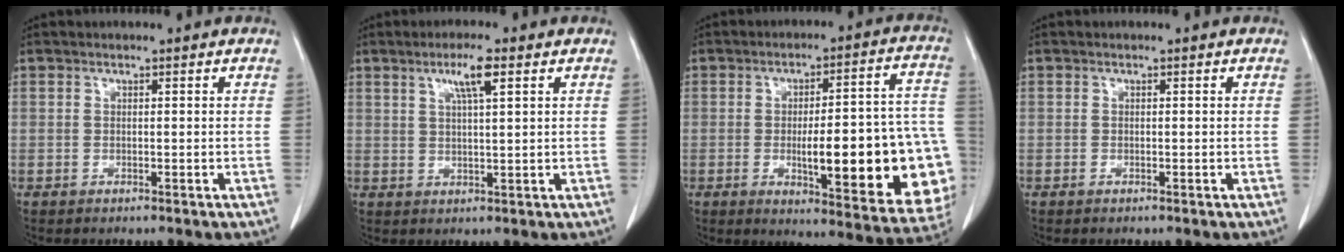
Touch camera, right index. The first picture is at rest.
{"total": 5.2, "force": [2.5, 0.7, 4.5], "torque": [-0.083, 0.004, 0.046]}
{"total": 24.4, "force": [-4.7, 5.2, 23.3], "torque": [-0.228, 0.019, -0.043]}
{"total": 0.6, "force": [-0.3, 0.4, 0.4], "torque": [-0.009, 0.000, -0.004]}